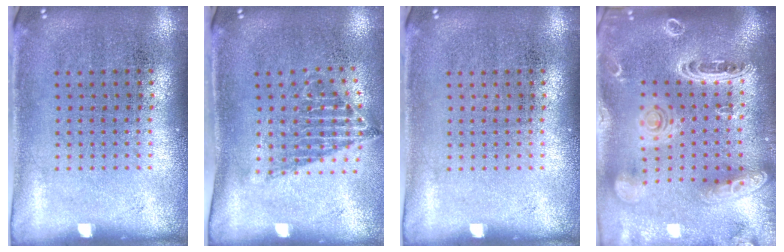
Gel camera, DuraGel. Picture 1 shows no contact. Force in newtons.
{"total": 1.5, "press": 1.1, "slide": 0.9}
{"total": 0.0}
{"total": 3.3, "press": 2.7, "slide": 1.9}